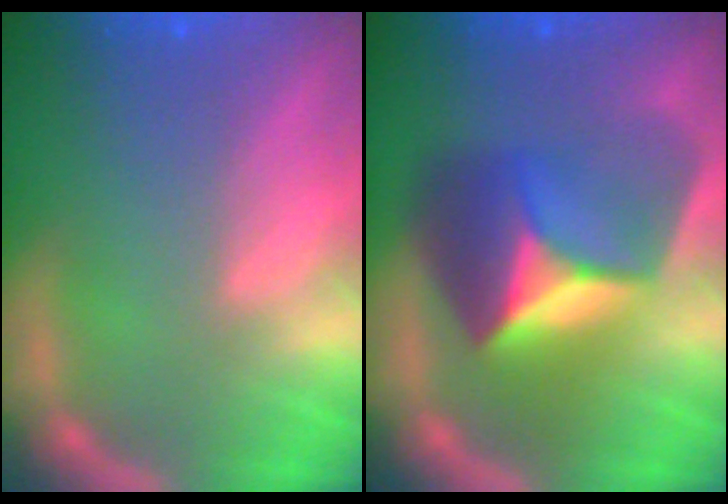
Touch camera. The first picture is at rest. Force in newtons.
{"total": 9.0}